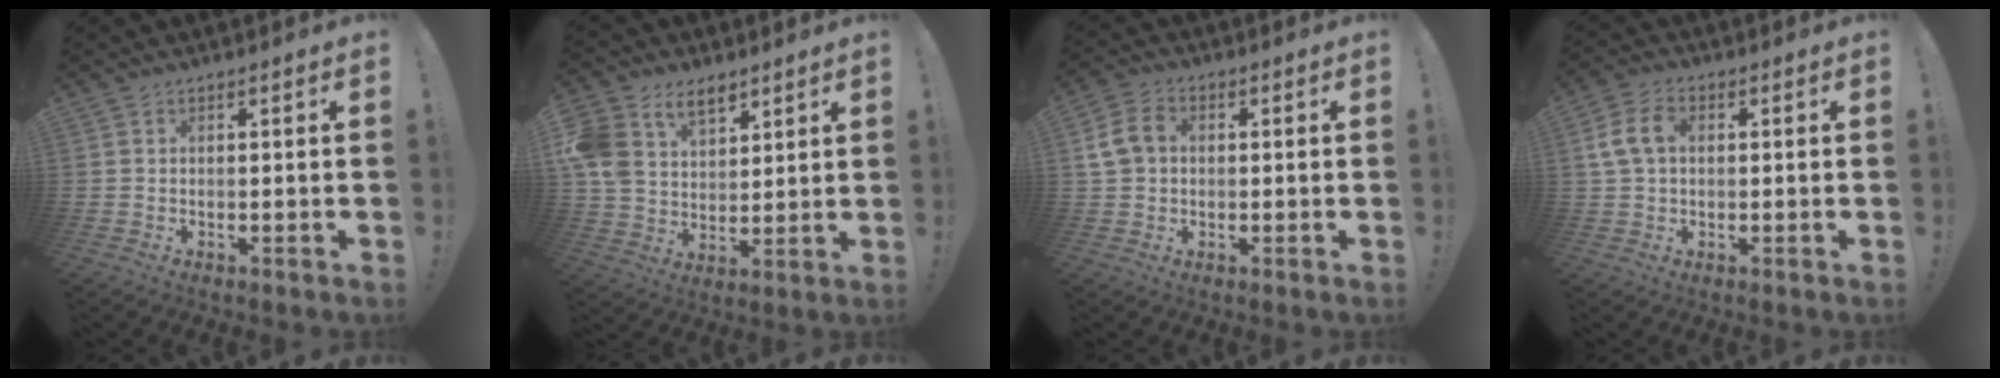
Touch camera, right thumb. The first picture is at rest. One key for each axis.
{"total": 13.6, "fx": 7.8, "fy": 9.4, "fz": 6.0, "tx": -0.116, "ty": -0.041, "tz": 0.153}
{"total": 8.0, "fx": 0.9, "fy": 6.4, "fz": 4.8, "tx": -0.099, "ty": 0.019, "tz": 0.024}
{"total": 8.3, "fx": 1.2, "fy": 5.8, "fz": 5.9, "tx": -0.117, "ty": 0.015, "tz": 0.027}